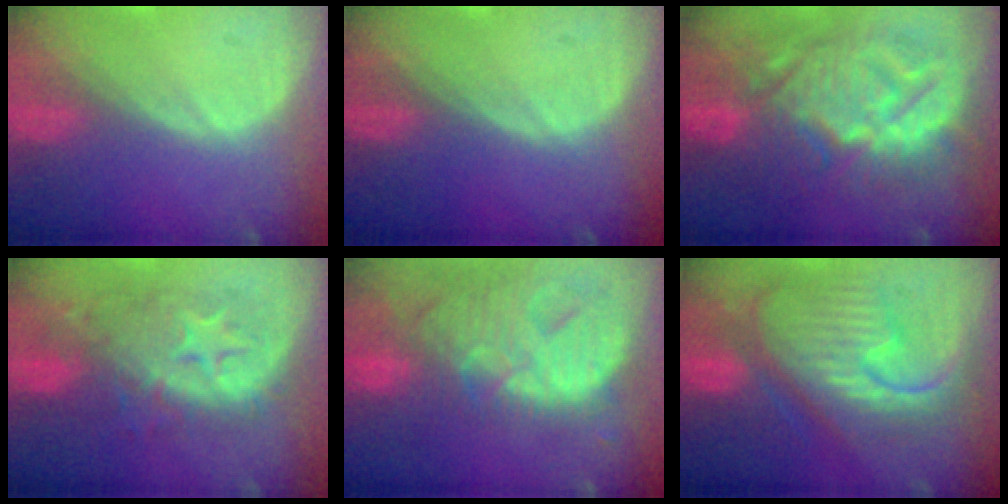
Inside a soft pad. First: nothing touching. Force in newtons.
{"total": 0.0}
{"total": 13.4, "press": 13.3, "slide": 1.4}
{"total": 9.0, "press": 9.0, "slide": 0.3}
{"total": 13.8, "press": 11.7, "slide": 7.3}
{"total": 12.4, "press": 12.3, "slide": 1.4}